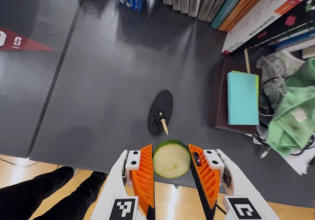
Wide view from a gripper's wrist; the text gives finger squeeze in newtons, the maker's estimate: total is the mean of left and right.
{"total": 9.2, "left": 9.6, "right": 8.9}